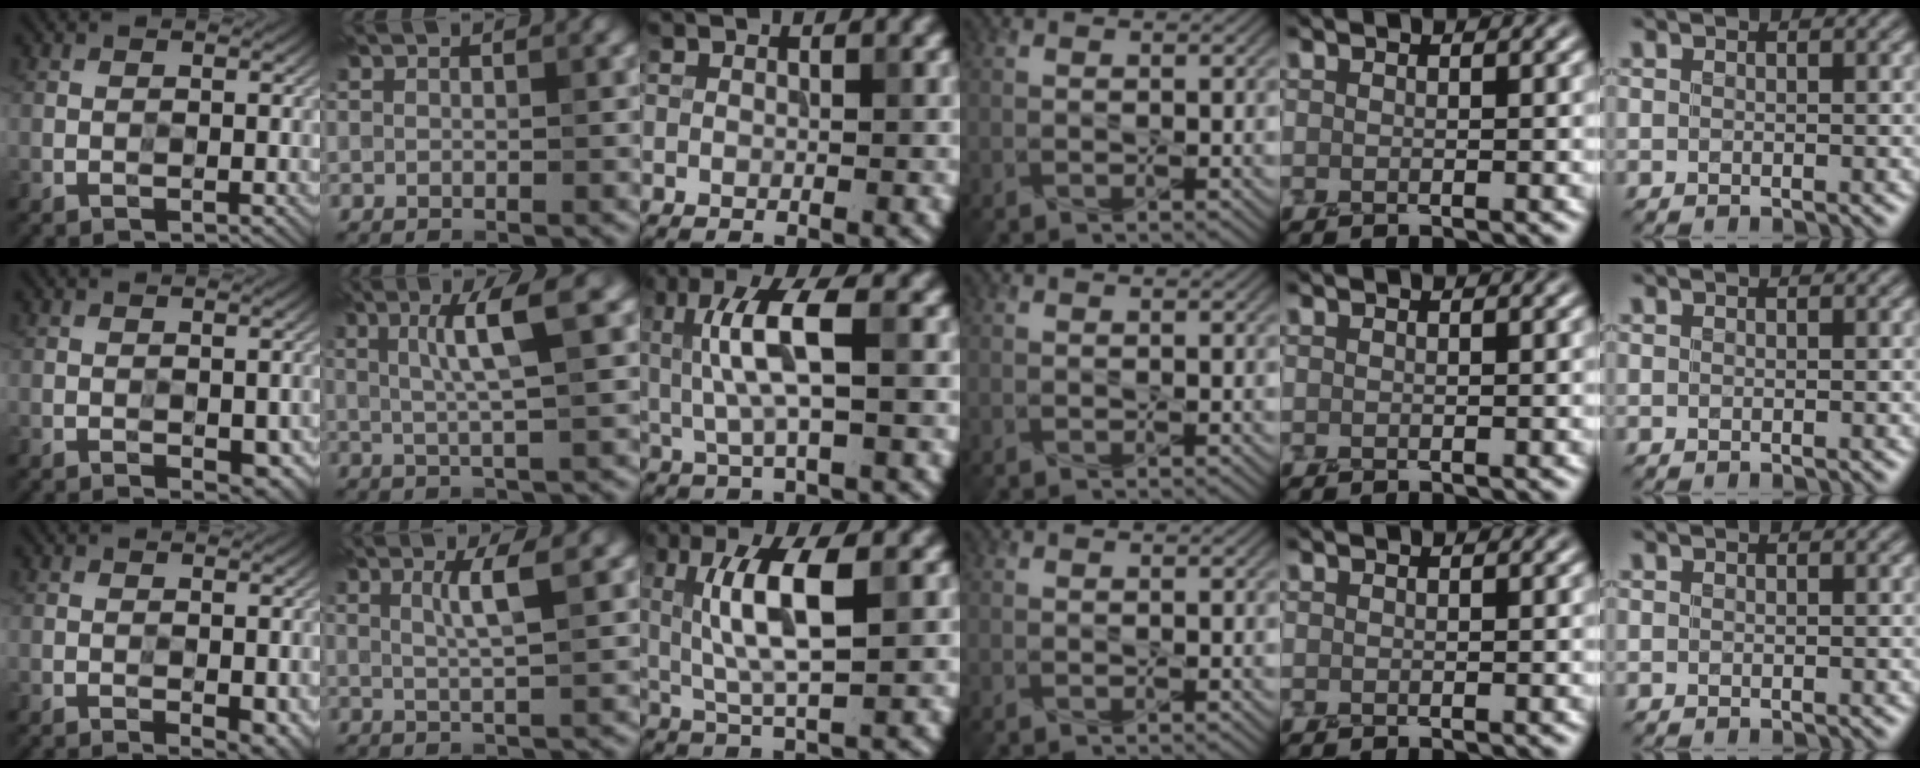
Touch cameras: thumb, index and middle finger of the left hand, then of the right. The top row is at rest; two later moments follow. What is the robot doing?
{"motion": "screw", "object": "mustard bottle"}